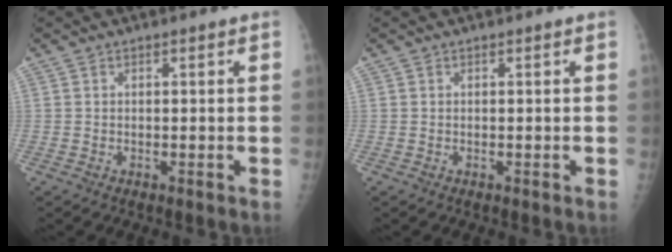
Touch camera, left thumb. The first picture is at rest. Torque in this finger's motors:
{"motor_torque": [0.00, 0.00, 0.01, -0.01, 0.00]}